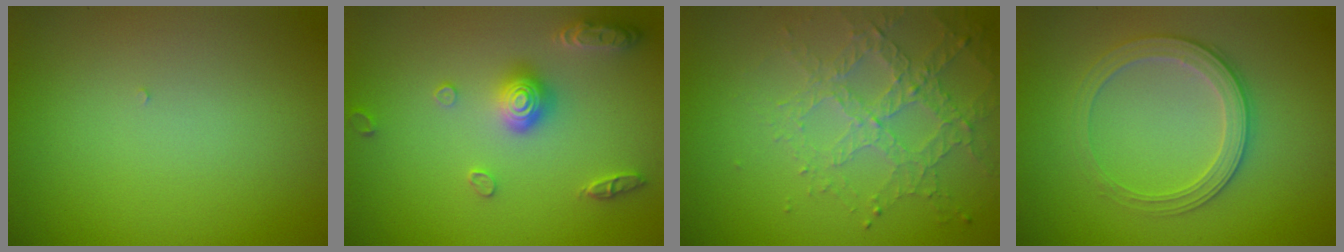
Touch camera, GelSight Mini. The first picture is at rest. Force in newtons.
{"total": 3.2, "press": 3.2, "slide": 0.4}
{"total": 3.2, "press": 3.0, "slide": 1.2}
{"total": 2.8, "press": 2.7, "slide": 0.7}